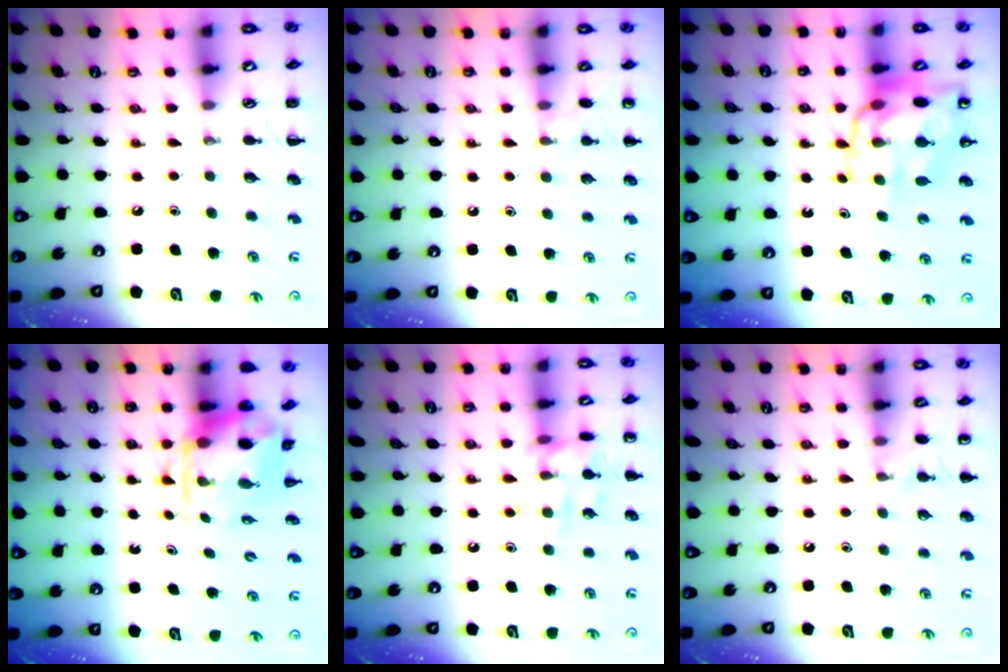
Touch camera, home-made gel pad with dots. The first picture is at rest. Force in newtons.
{"total": 6.6, "press": 6.3, "slide": 1.9}
{"total": 13.6, "press": 13.3, "slide": 3.0}
{"total": 4.1, "press": 4.0, "slide": 0.6}
{"total": 10.9, "press": 10.8, "slide": 1.1}
{"total": 6.5, "press": 6.1, "slide": 2.2}